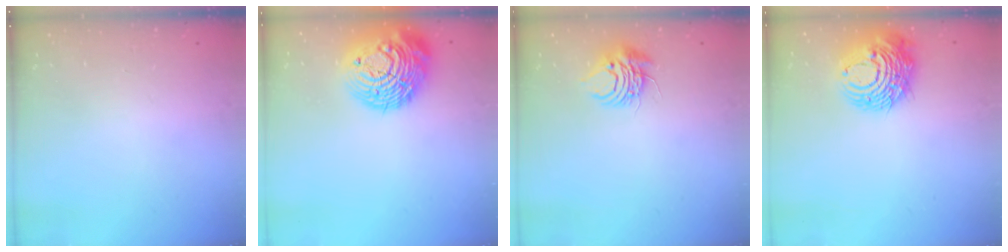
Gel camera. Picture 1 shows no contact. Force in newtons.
{"total": 19.5, "press": 19.5, "slide": 1.7}
{"total": 7.5, "press": 7.5, "slide": 0.4}
{"total": 13.4, "press": 13.4, "slide": 1.5}